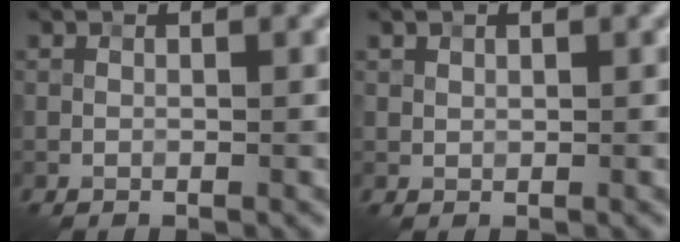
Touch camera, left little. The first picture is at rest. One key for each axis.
{"total": 0.6, "fx": 0.4, "fy": 0.4, "fz": 0.1, "tx": -0.001, "ty": 0.000, "tz": 0.009}